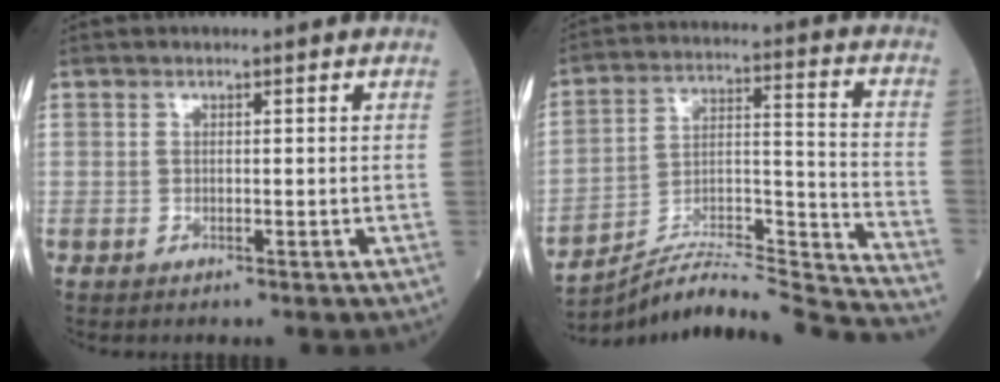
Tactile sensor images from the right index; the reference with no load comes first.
{"total": 24.0, "force": [-23.1, -2.1, 6.2], "torque": [-0.086, 0.006, -0.351]}